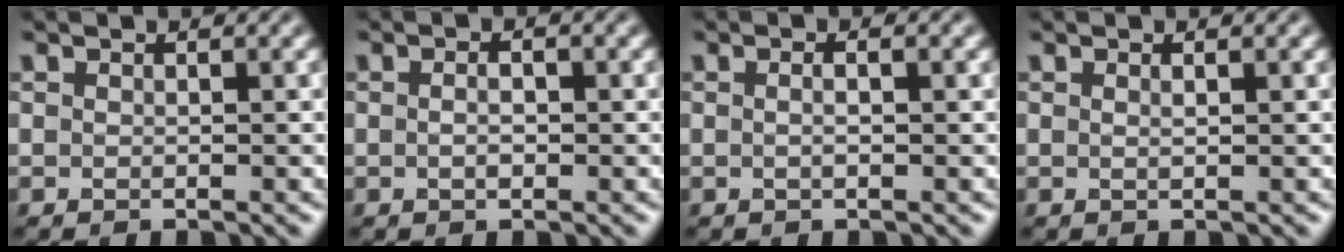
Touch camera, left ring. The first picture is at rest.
{"total": 1.6, "force": [0.0, 0.8, 1.4], "torque": [-0.017, -0.005, -0.008]}
{"total": 2.3, "force": [0.7, 0.9, 1.9], "torque": [-0.016, -0.001, -0.011]}
{"total": 0.7, "force": [0.3, 0.2, 0.6], "torque": [-0.009, 0.001, 0.002]}